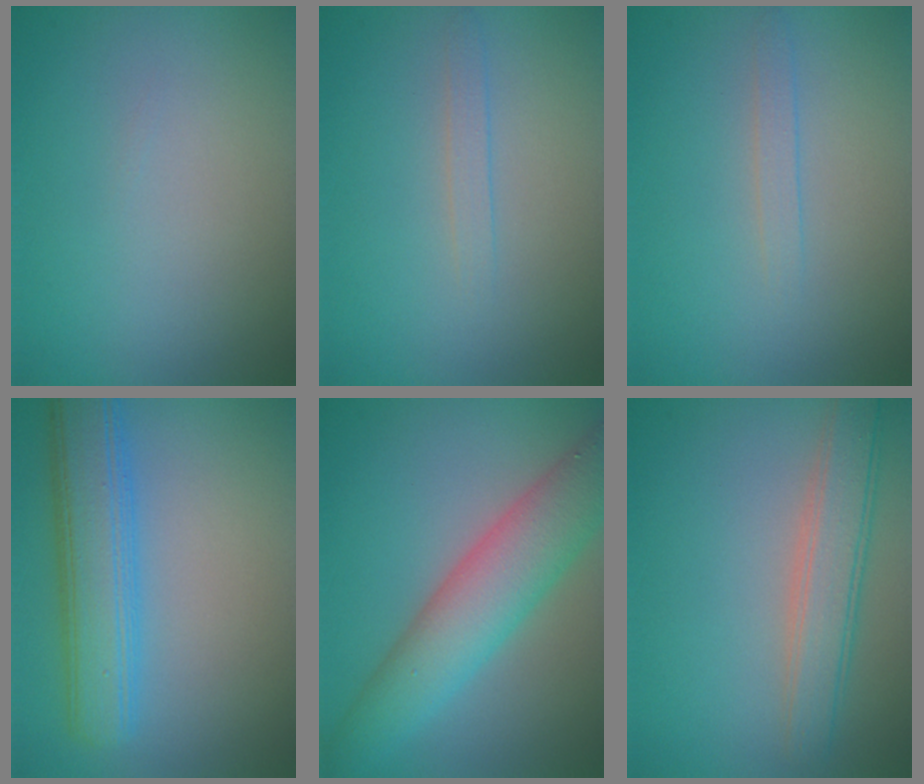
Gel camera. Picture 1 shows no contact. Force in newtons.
{"total": 1.1, "press": 1.0, "slide": 0.1}
{"total": 1.1, "press": 1.0, "slide": 0.1}
{"total": 6.5, "press": 6.5, "slide": 0.2}
{"total": 7.0, "press": 7.0, "slide": 0.2}
{"total": 4.1, "press": 4.1, "slide": 0.3}